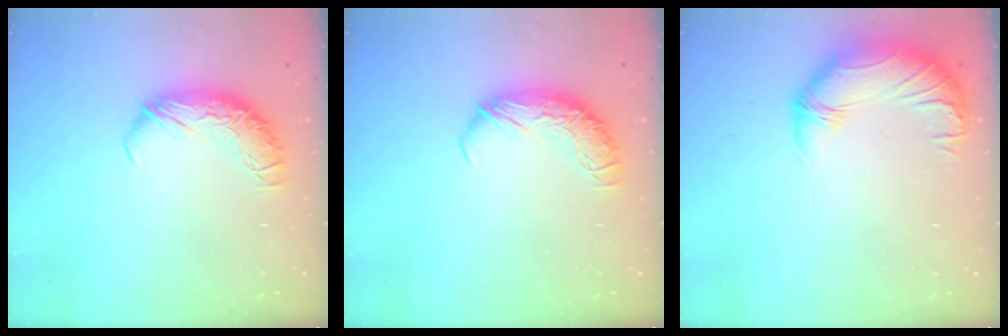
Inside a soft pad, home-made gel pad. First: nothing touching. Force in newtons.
{"total": 0.0}
{"total": 2.4, "press": 0.8, "slide": 2.3}